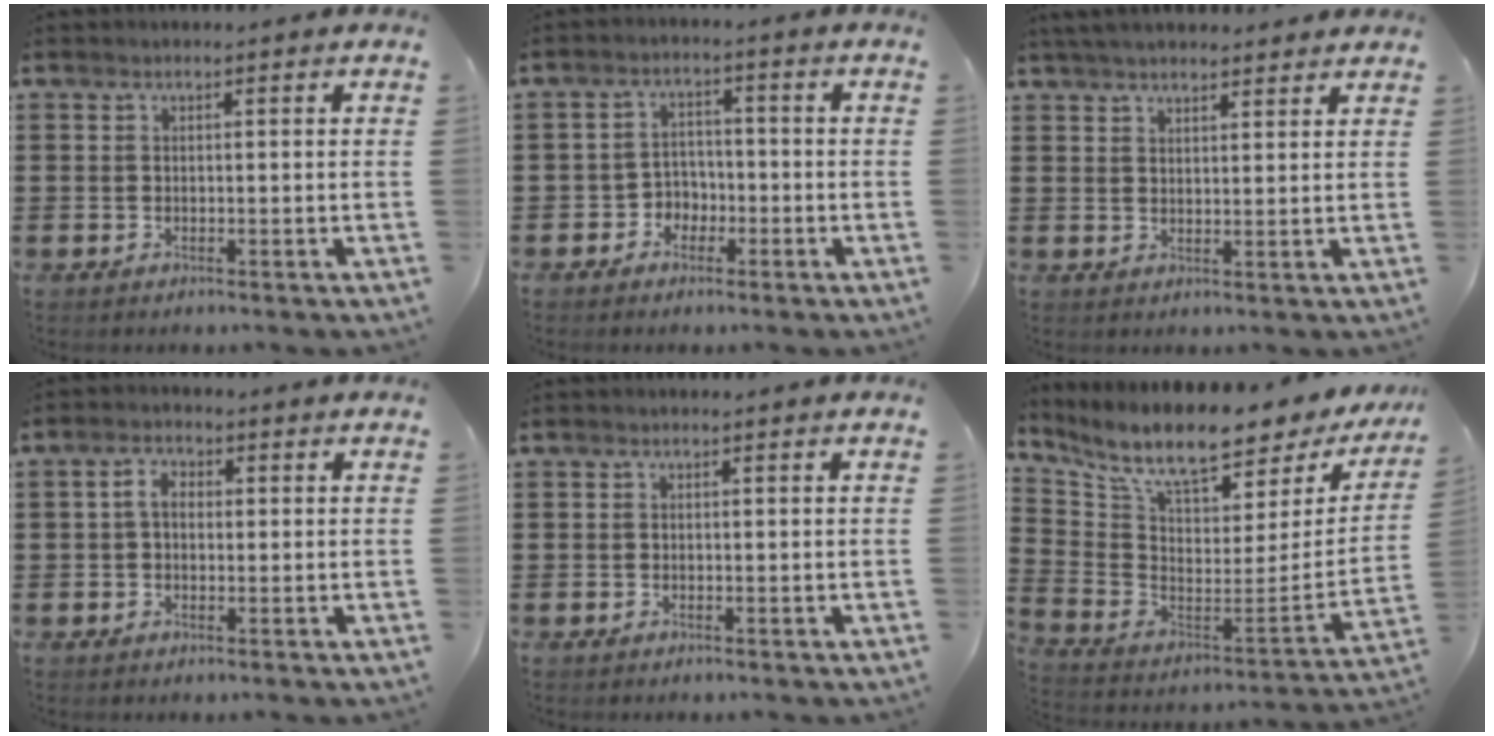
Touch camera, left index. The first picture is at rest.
{"total": 3.2, "force": [-2.0, 2.4, 0.8], "torque": [-0.026, 0.007, -0.045]}
{"total": 3.9, "force": [3.7, 0.4, 1.0], "torque": [-0.028, -0.002, 0.070]}
{"total": 3.1, "force": [0.3, 2.0, 2.4], "torque": [-0.051, 0.011, 0.001]}
{"total": 0.0}
{"total": 9.5, "force": [7.5, 1.8, 5.5], "torque": [-0.132, -0.062, 0.127]}